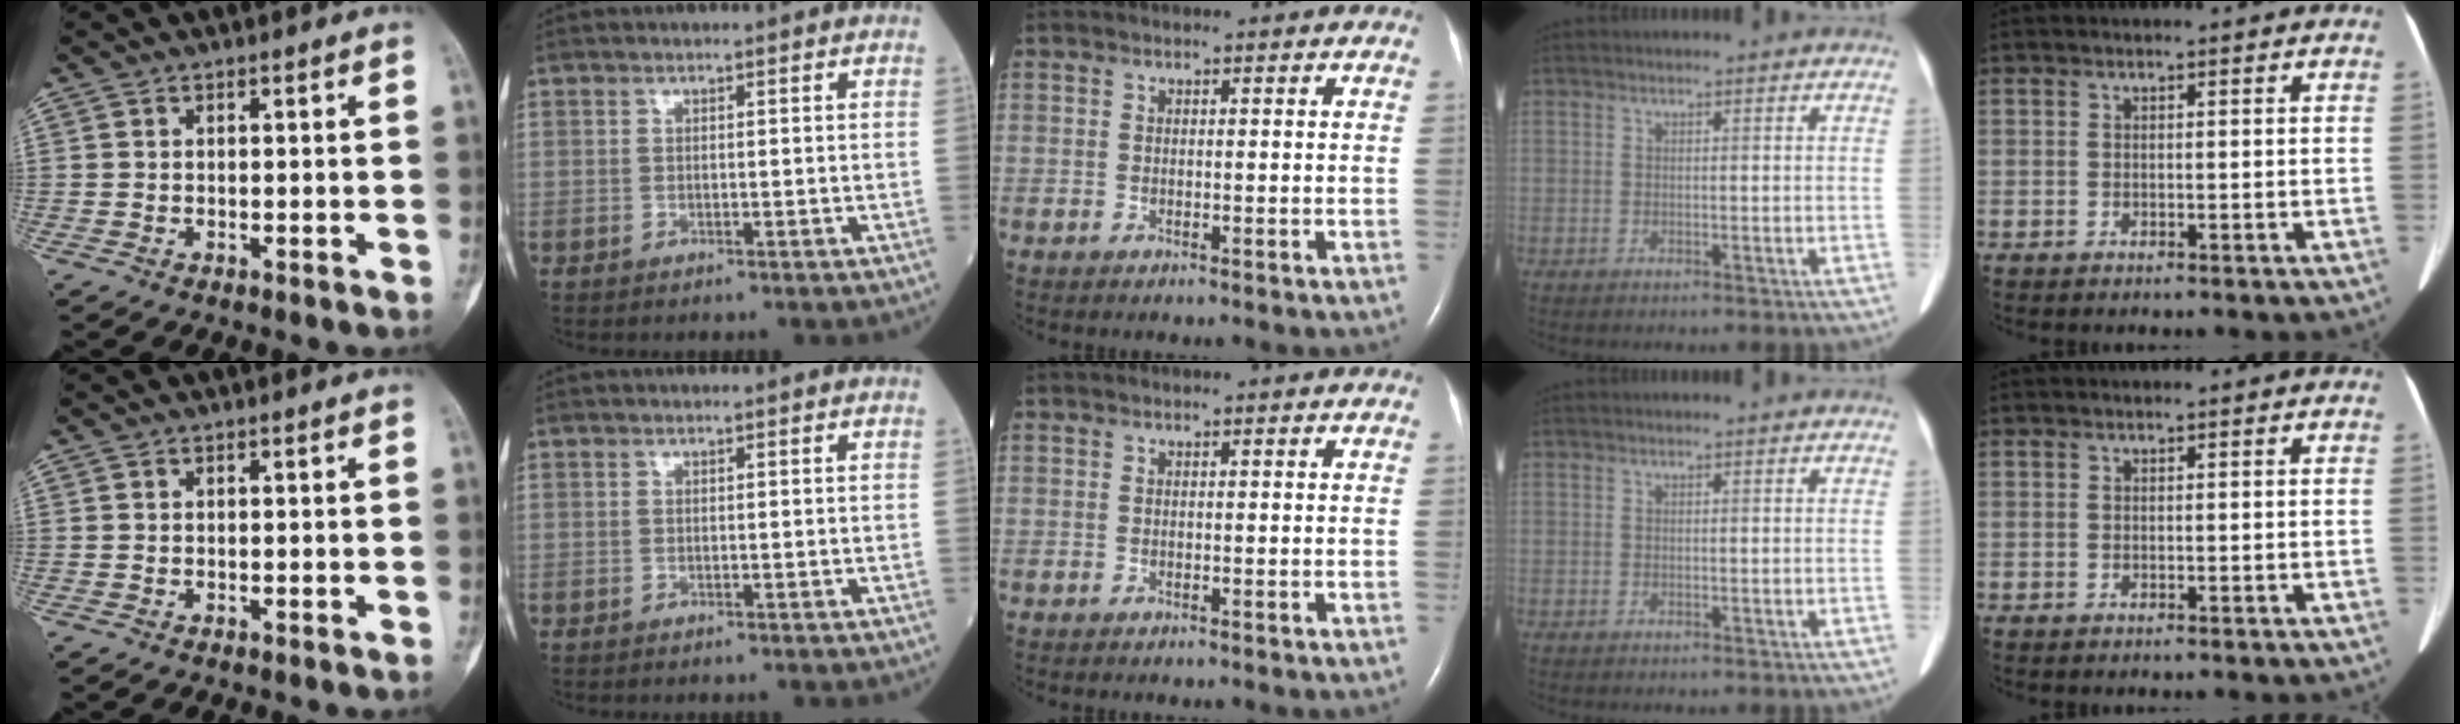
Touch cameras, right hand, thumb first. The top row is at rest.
{}